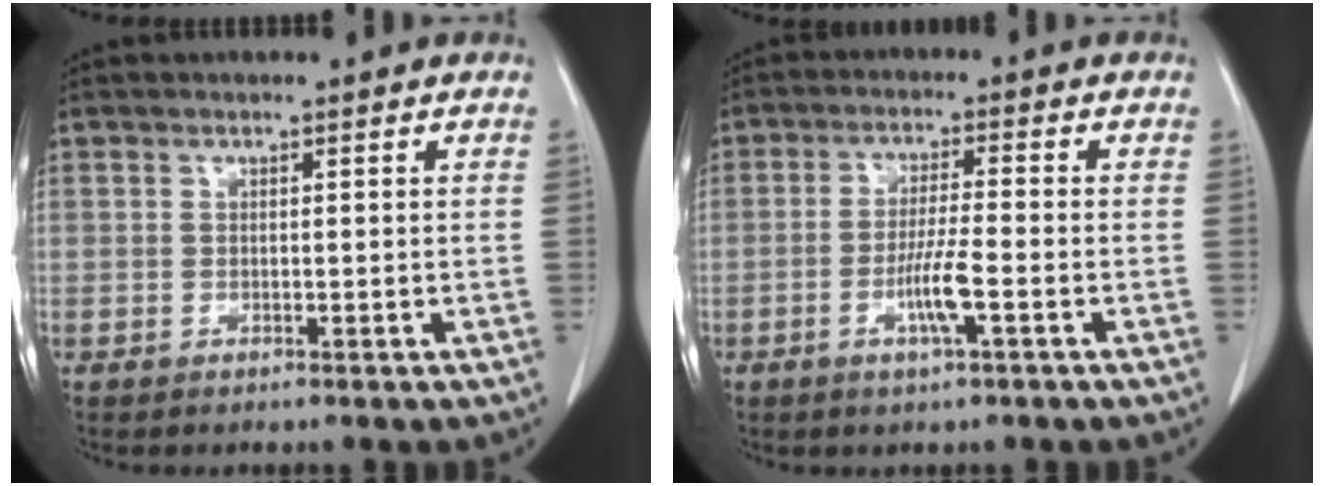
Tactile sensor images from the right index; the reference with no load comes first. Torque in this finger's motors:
{"motor_torque": [0.90, -0.28, 0.41, 0.08]}